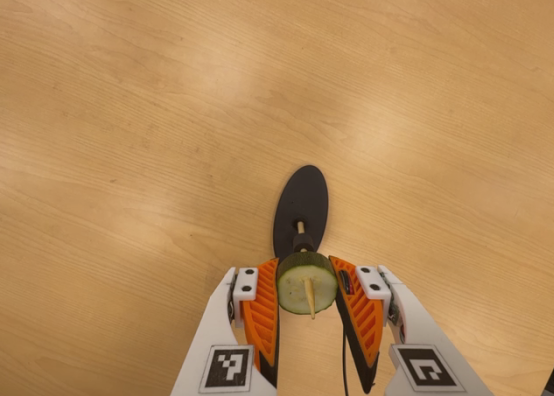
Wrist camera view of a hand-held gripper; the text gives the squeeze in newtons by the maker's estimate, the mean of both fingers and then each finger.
{"total": 11.0, "left": 10.6, "right": 11.4}